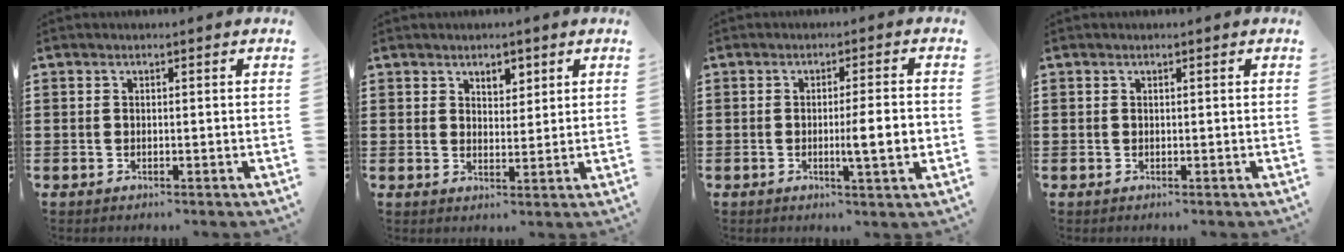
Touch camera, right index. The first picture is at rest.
{"total": 2.9, "force": [2.1, 1.5, 1.2], "torque": [-0.020, 0.005, 0.037]}
{"total": 5.9, "force": [-0.9, 0.5, 5.8], "torque": [-0.089, -0.008, -0.017]}
{"total": 0.0}